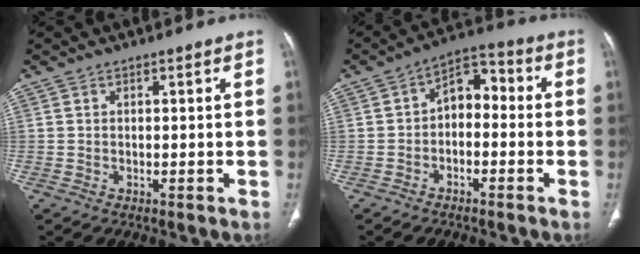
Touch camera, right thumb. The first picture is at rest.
{"total": 7.2, "force": [-0.9, 4.8, 5.3], "torque": [-0.061, 0.041, -0.030]}